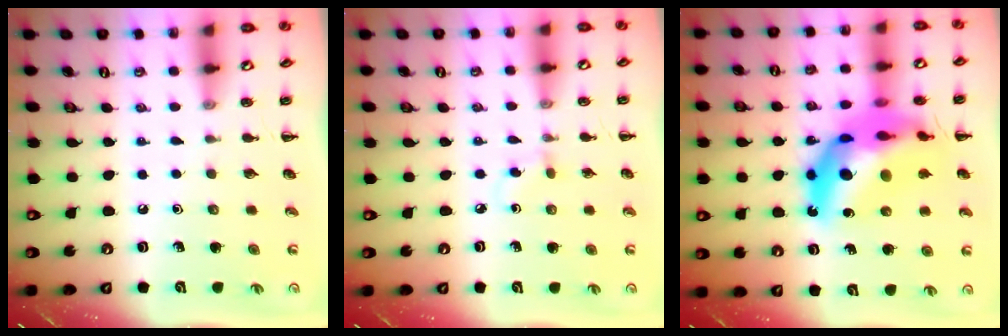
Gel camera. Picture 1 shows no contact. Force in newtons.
{"total": 3.0, "press": 2.7, "slide": 1.3}
{"total": 22.7, "press": 21.9, "slide": 6.0}